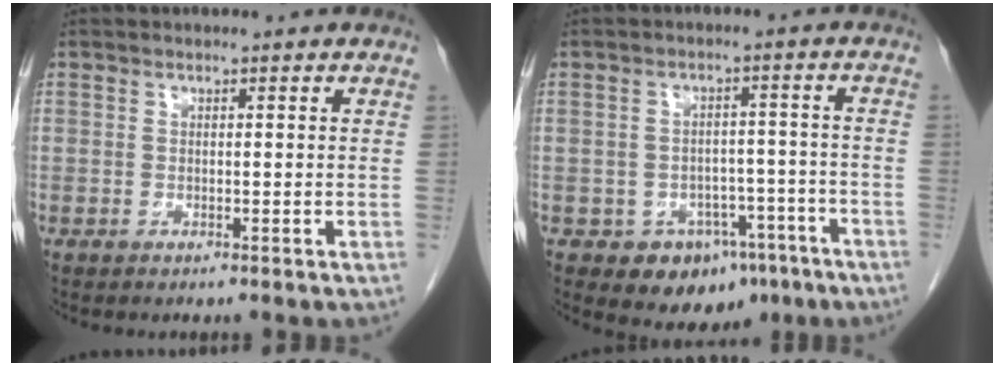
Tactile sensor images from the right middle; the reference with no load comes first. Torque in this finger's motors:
{"motor_torque": [0.12, -0.68, 0.09, 0.01]}